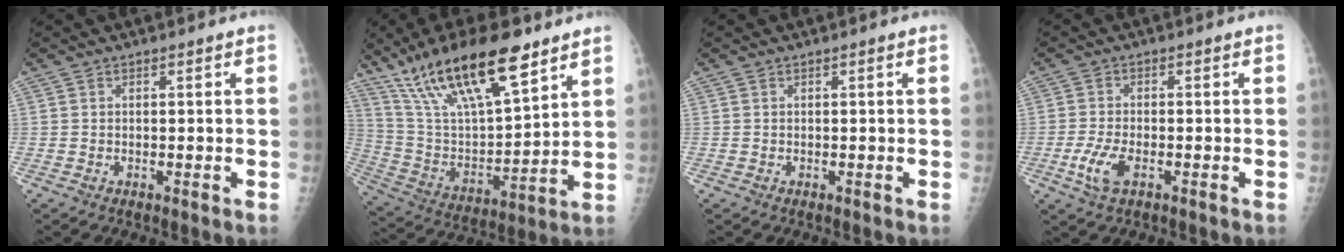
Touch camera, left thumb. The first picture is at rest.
{"total": 23.4, "force": [15.3, 7.3, 16.2], "torque": [-0.274, -0.044, 0.285]}
{"total": 0.0}
{"total": 5.1, "force": [-2.0, 2.4, 4.1], "torque": [-0.093, 0.001, -0.037]}